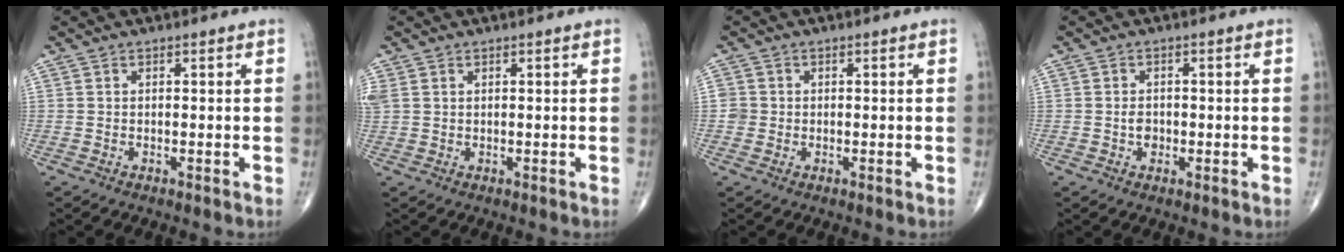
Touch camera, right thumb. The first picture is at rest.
{"total": 2.4, "force": [0.8, 1.9, 1.3], "torque": [-0.048, 0.013, 0.025]}
{"total": 1.9, "force": [-0.2, 1.9, 0.2], "torque": [0.009, 0.007, -0.006]}
{"total": 2.2, "force": [-0.4, 1.7, 1.3], "torque": [-0.014, 0.004, -0.007]}